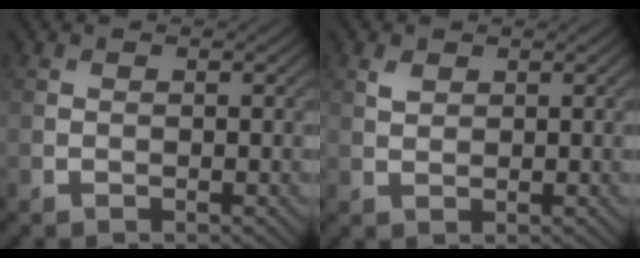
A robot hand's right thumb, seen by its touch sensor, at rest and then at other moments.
{"total": 1.3, "force": [0.8, 0.8, 0.7], "torque": [-0.019, 0.000, 0.018]}